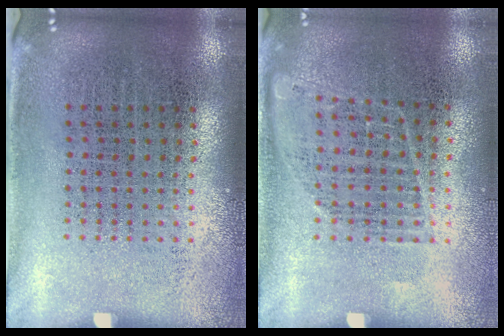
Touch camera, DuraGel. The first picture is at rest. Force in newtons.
{"total": 0.9, "press": 0.9, "slide": 0.3}